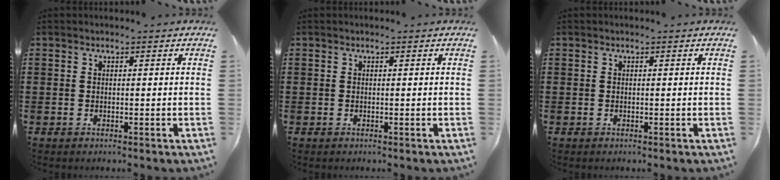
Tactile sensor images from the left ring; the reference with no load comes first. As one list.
[{"total": 0.0}, {"total": 0.0}]